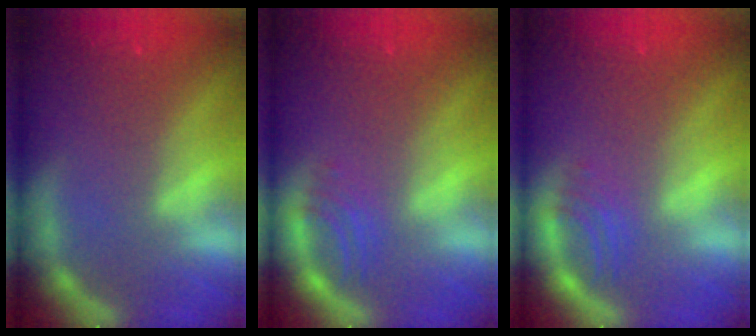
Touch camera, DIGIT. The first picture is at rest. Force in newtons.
{"total": 2.5}
{"total": 2.5}